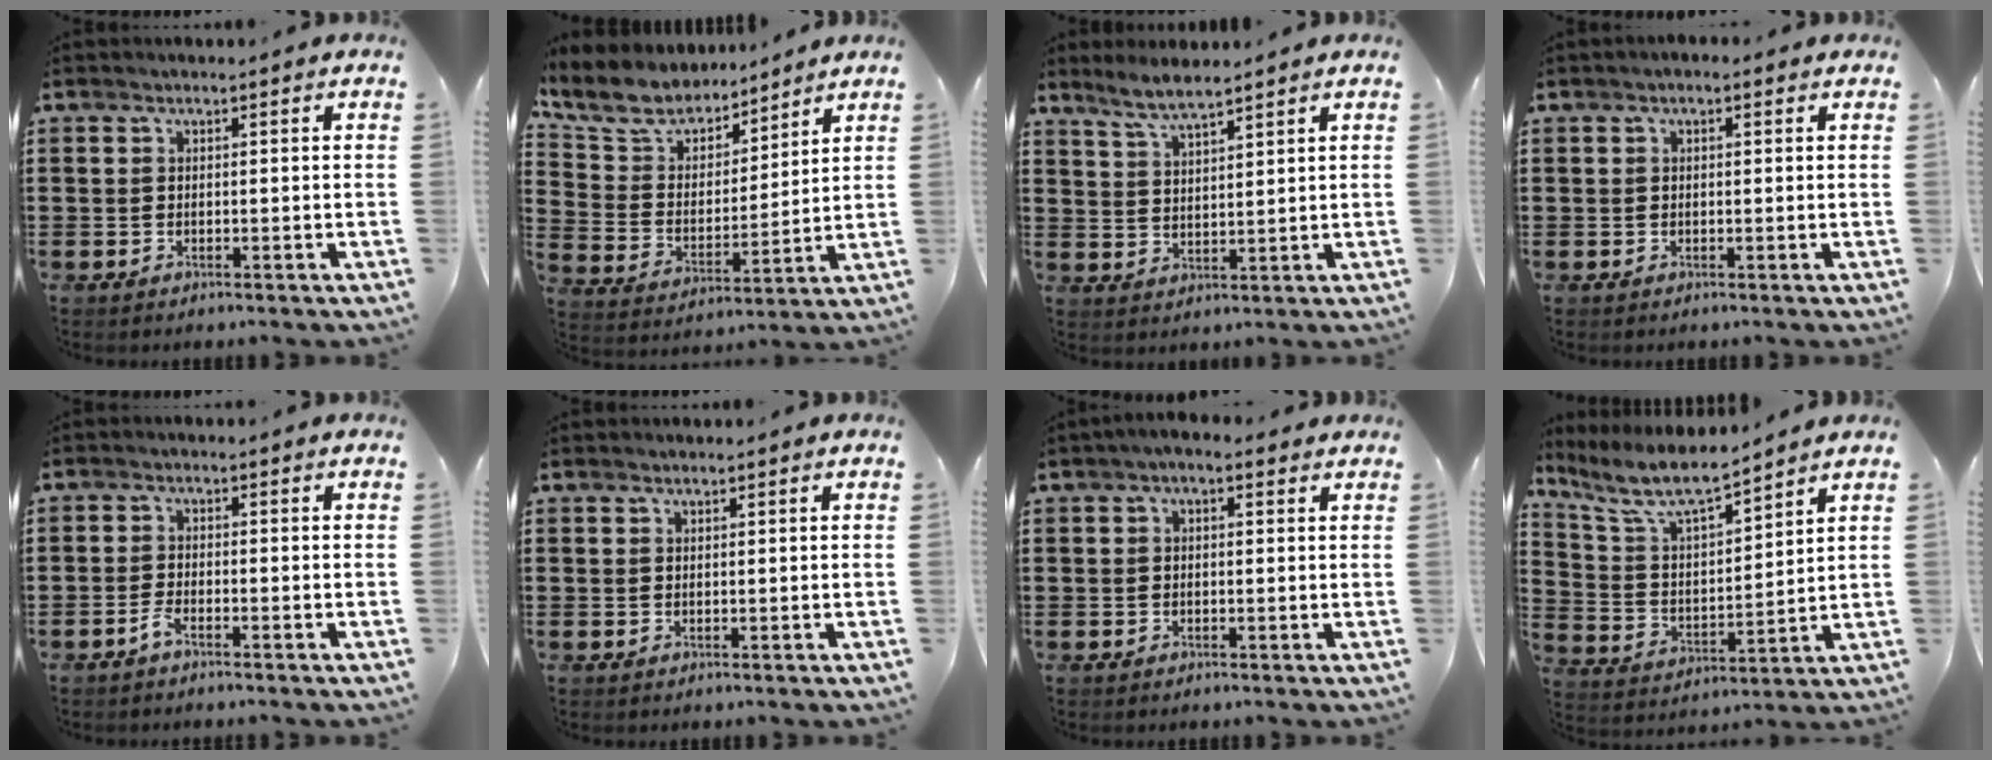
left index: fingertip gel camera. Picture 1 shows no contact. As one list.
[{"total": 7.6, "force": [6.8, 3.0, 1.4], "torque": [-0.071, -0.042, 0.122]}, {"total": 4.1, "force": [3.7, 0.2, 1.8], "torque": [-0.046, -0.006, 0.068]}, {"total": 0.7, "force": [0.2, 0.3, 0.6], "torque": [-0.012, 0.004, 0.003]}, {"total": 1.9, "force": [-1.3, 0.2, 1.3], "torque": [-0.033, -0.001, -0.026]}, {"total": 0.5, "force": [0.5, 0.1, 0.1], "torque": [-0.004, 0.000, 0.010]}, {"total": 1.6, "force": [0.3, 0.8, 1.4], "torque": [-0.027, 0.006, 0.003]}, {"total": 8.3, "force": [7.1, 1.5, 4.1], "torque": [-0.111, -0.035, 0.120]}]